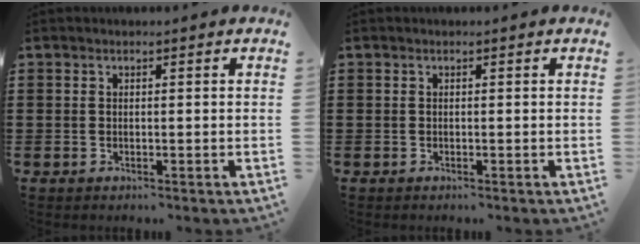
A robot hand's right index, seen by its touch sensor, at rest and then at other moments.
{"total": 0.0}